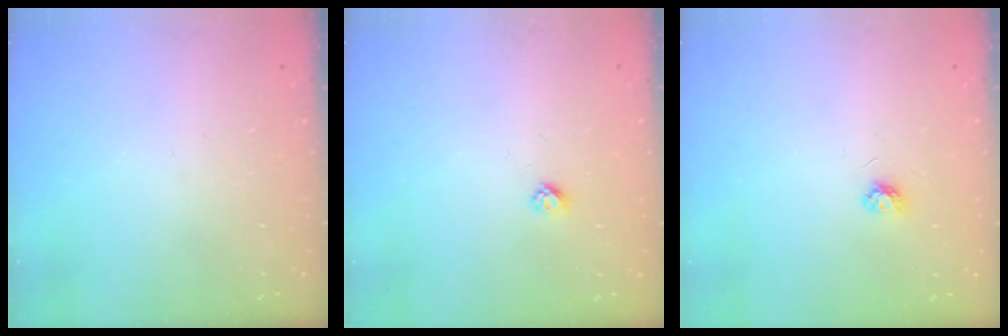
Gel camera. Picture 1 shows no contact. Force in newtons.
{"total": 2.7, "press": 2.6, "slide": 0.3}
{"total": 3.5, "press": 3.4, "slide": 0.3}